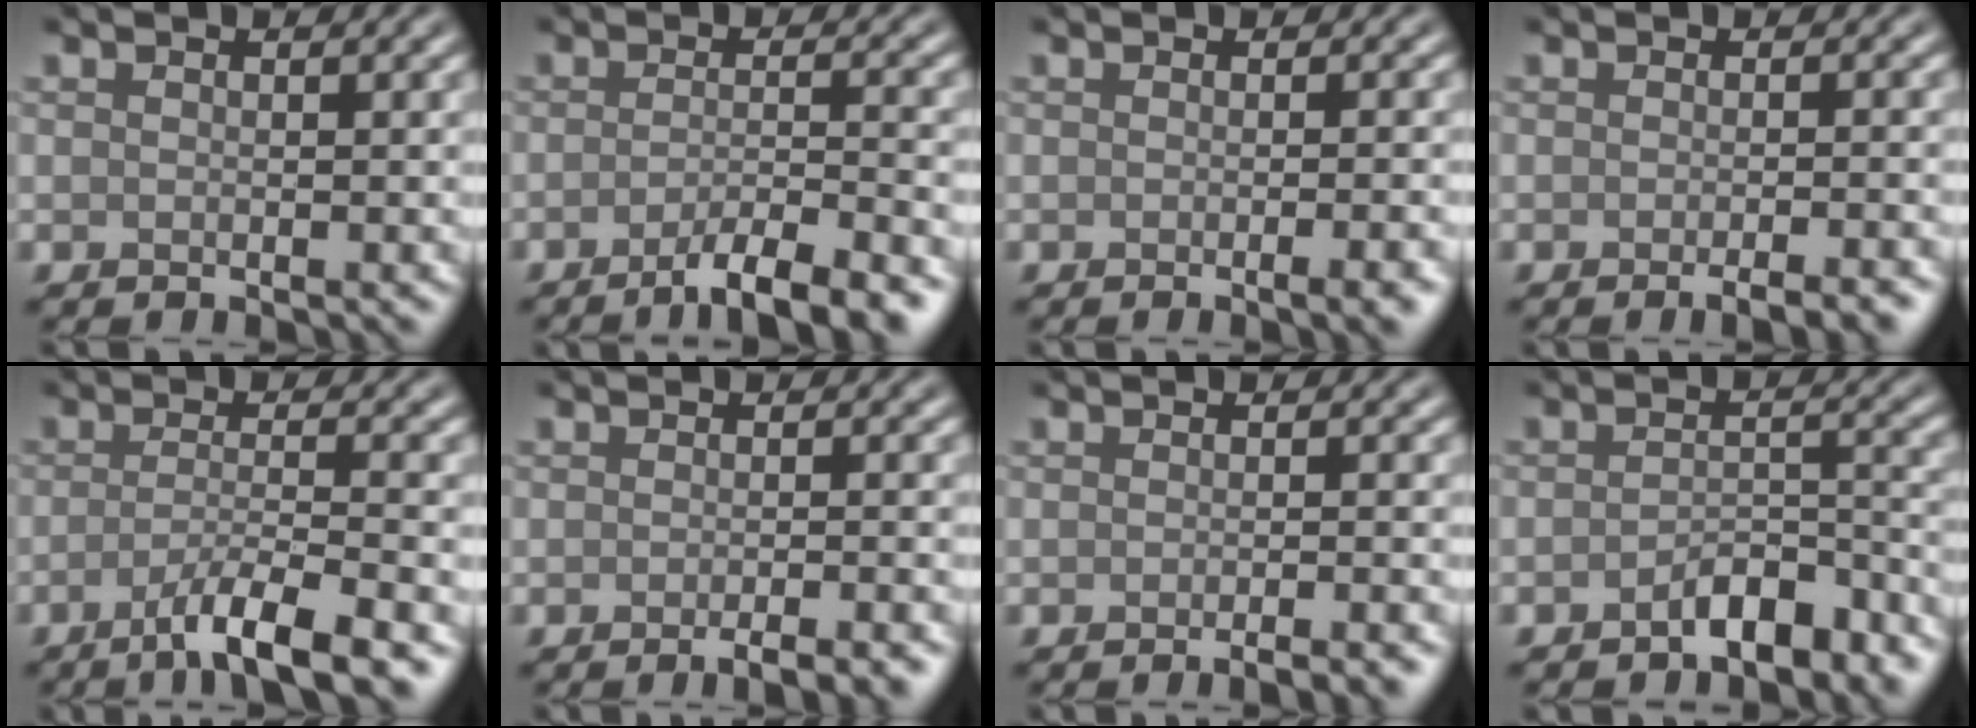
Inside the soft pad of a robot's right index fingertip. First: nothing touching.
{"total": 5.3, "force": [-3.4, 1.0, 3.9], "torque": [-0.052, 0.006, -0.059]}
{"total": 2.8, "force": [-0.9, 0.8, 2.5], "torque": [-0.019, 0.001, -0.013]}
{"total": 3.1, "force": [-1.8, 0.8, 2.4], "torque": [-0.017, 0.005, -0.026]}
{"total": 5.5, "force": [-3.1, 0.9, 4.5], "torque": [-0.066, 0.001, -0.060]}
{"total": 3.1, "force": [-1.9, 0.7, 2.4], "torque": [-0.019, 0.004, -0.028]}
{"total": 2.6, "force": [-1.6, 0.6, 2.0], "torque": [-0.011, 0.005, -0.024]}
{"total": 3.7, "force": [-2.5, 1.5, 2.2], "torque": [-0.033, 0.013, -0.042]}